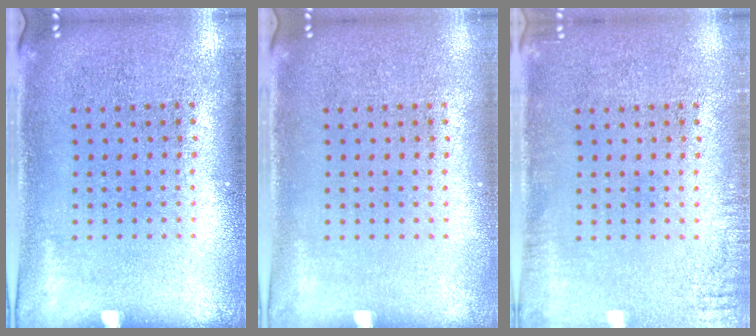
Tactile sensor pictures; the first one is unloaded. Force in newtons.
{"total": 0.0}
{"total": 1.5, "press": 1.5, "slide": 0.3}